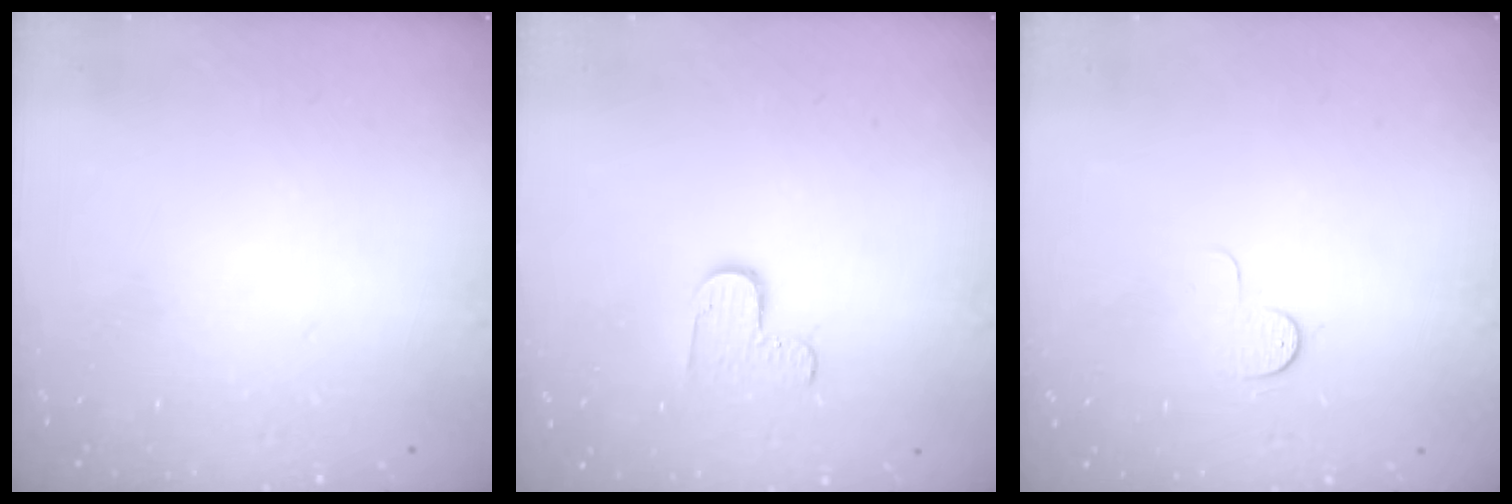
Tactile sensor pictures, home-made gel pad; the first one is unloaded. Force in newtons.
{"total": 5.8, "press": 5.8, "slide": 0.3}
{"total": 5.0, "press": 4.9, "slide": 0.4}